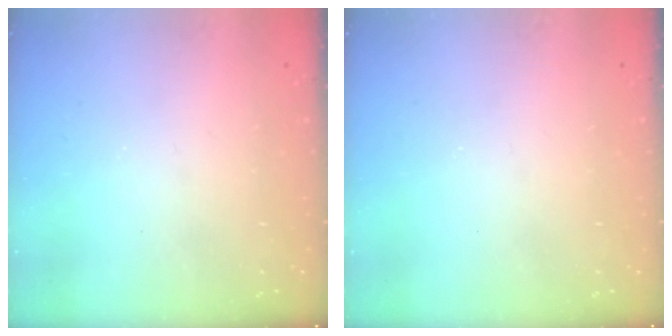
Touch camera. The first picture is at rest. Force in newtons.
{"total": 0.0}